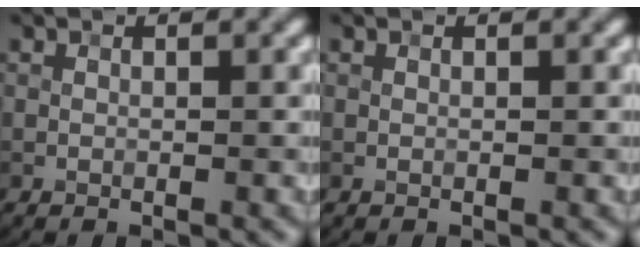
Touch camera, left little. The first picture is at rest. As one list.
[{"total": 0.0}]